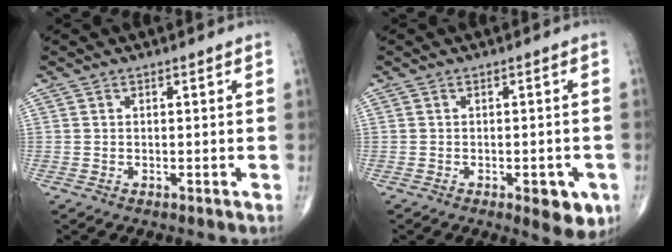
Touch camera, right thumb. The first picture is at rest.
{"total": 5.9, "force": [-2.4, 2.5, 4.7], "torque": [-0.042, 0.002, -0.024]}